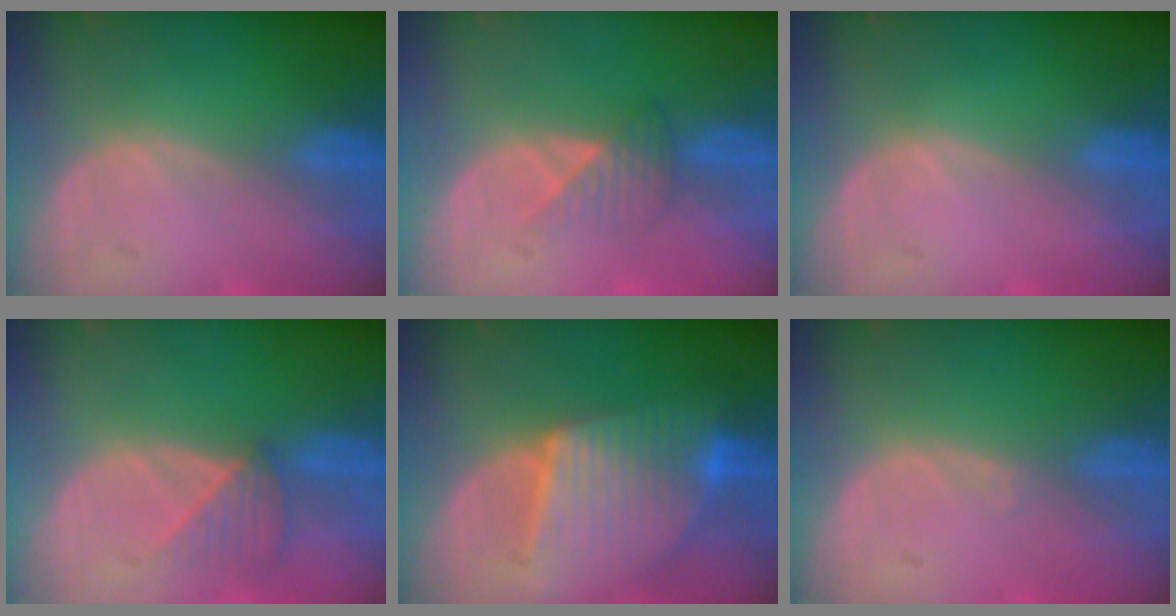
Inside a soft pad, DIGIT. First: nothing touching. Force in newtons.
{"total": 3.3, "press": 3.1, "slide": 1.2}
{"total": 0.0}
{"total": 3.6, "press": 3.5, "slide": 1.0}
{"total": 9.7, "press": 9.7, "slide": 0.9}
{"total": 0.6, "press": 0.4, "slide": 0.4}